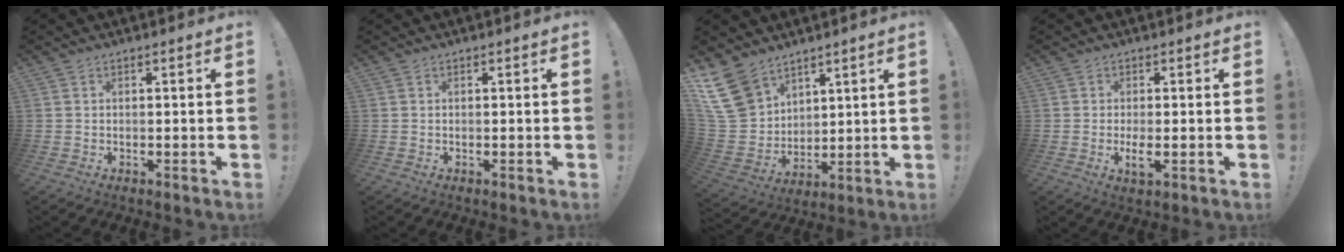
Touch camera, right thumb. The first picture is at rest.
{"total": 0.0}
{"total": 16.3, "force": [10.0, 10.8, 7.0], "torque": [-0.146, -0.058, 0.196]}
{"total": 3.3, "force": [-0.2, 1.4, 3.0], "torque": [-0.044, -0.005, -0.005]}